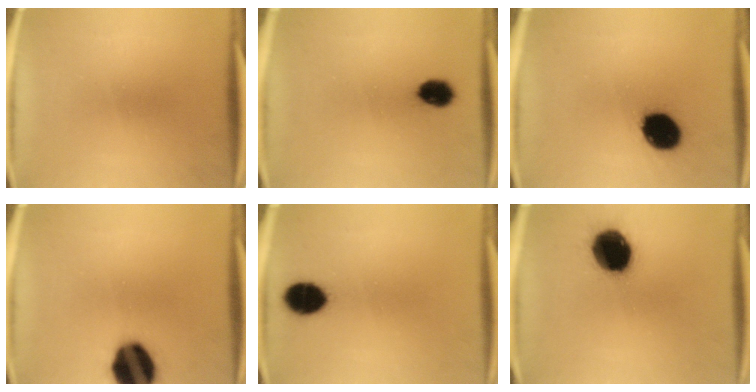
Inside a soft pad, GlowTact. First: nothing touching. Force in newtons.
{"total": 5.0}
{"total": 12.9}
{"total": 16.3}
{"total": 8.4}
{"total": 16.8}